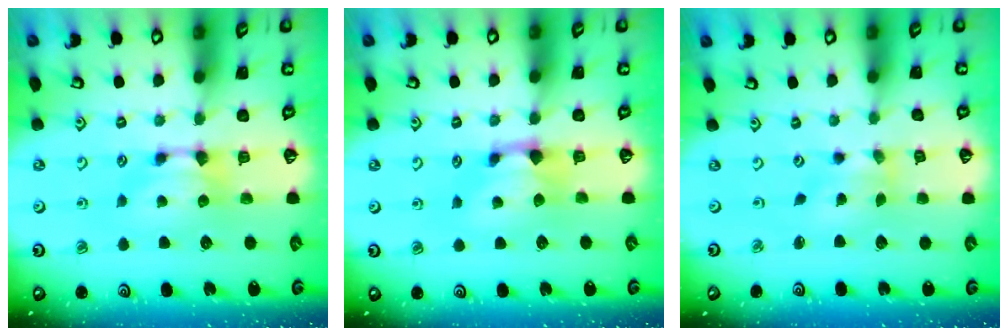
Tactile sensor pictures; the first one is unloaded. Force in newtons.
{"total": 0.9, "press": 0.2, "slide": 0.9}
{"total": 1.5, "press": 1.0, "slide": 1.1}